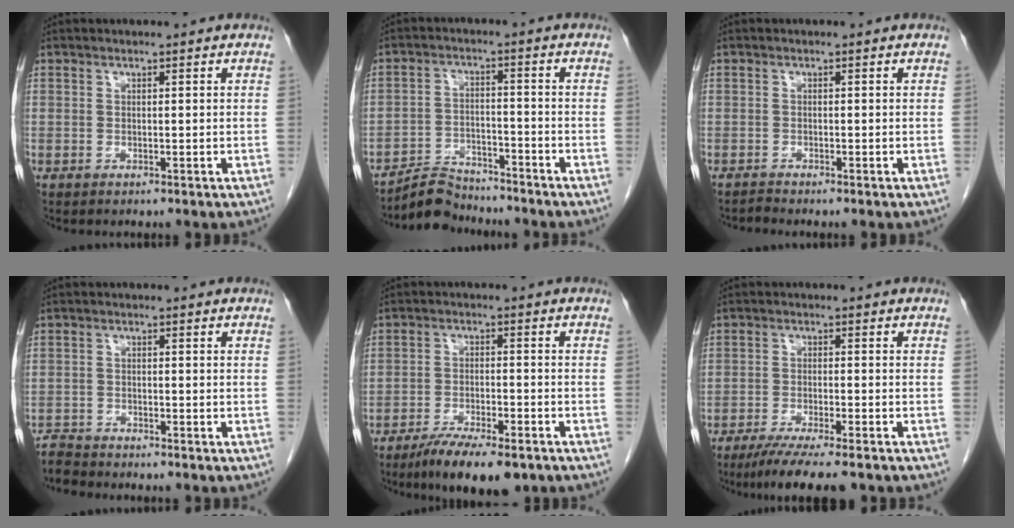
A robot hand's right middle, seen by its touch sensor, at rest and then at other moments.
{"total": 5.9, "force": [-5.7, 1.5, -0.2], "torque": [0.003, 0.005, -0.100]}
{"total": 0.7, "force": [-0.7, -0.2, -0.2], "torque": [0.002, -0.005, -0.013]}
{"total": 2.5, "force": [-2.5, -0.2, -0.5], "torque": [0.013, -0.014, -0.047]}
{"total": 10.1, "force": [-7.4, 2.5, 6.4], "torque": [-0.098, -0.015, -0.115]}
{"total": 8.8, "force": [-7.0, 0.5, 5.3], "torque": [-0.078, -0.020, -0.109]}